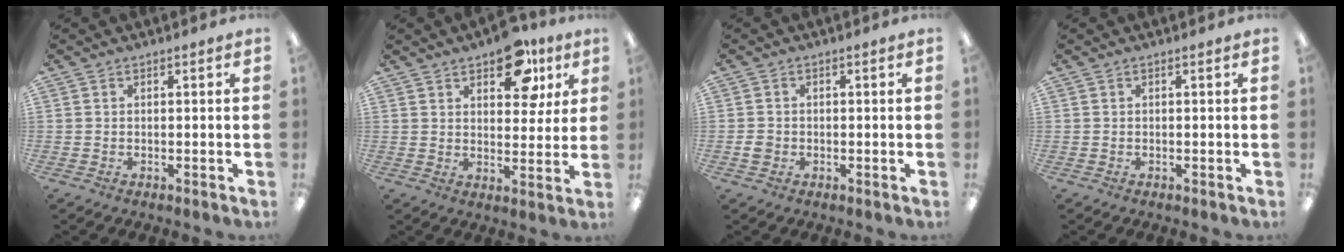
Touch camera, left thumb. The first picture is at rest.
{"total": 12.0, "force": [7.4, 6.5, 6.8], "torque": [-0.075, -0.031, 0.126]}
{"total": 2.0, "force": [-0.7, 1.8, 0.4], "torque": [-0.006, 0.004, -0.013]}
{"total": 0.0}